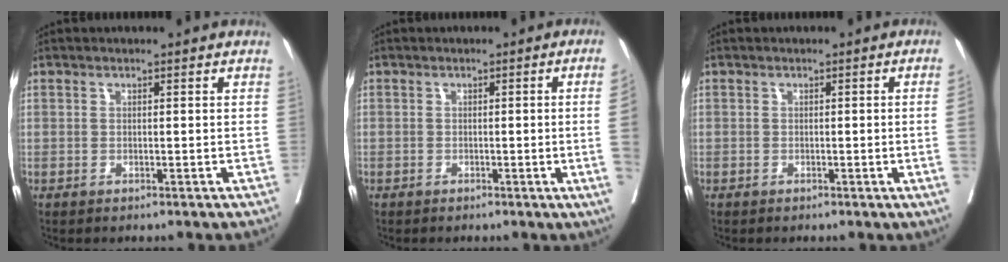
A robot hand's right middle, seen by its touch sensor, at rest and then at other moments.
{"total": 4.0, "force": [-0.6, -1.7, 3.6], "torque": [-0.044, -0.008, -0.009]}
{"total": 2.3, "force": [-0.4, -0.9, 2.1], "torque": [-0.027, -0.003, -0.003]}